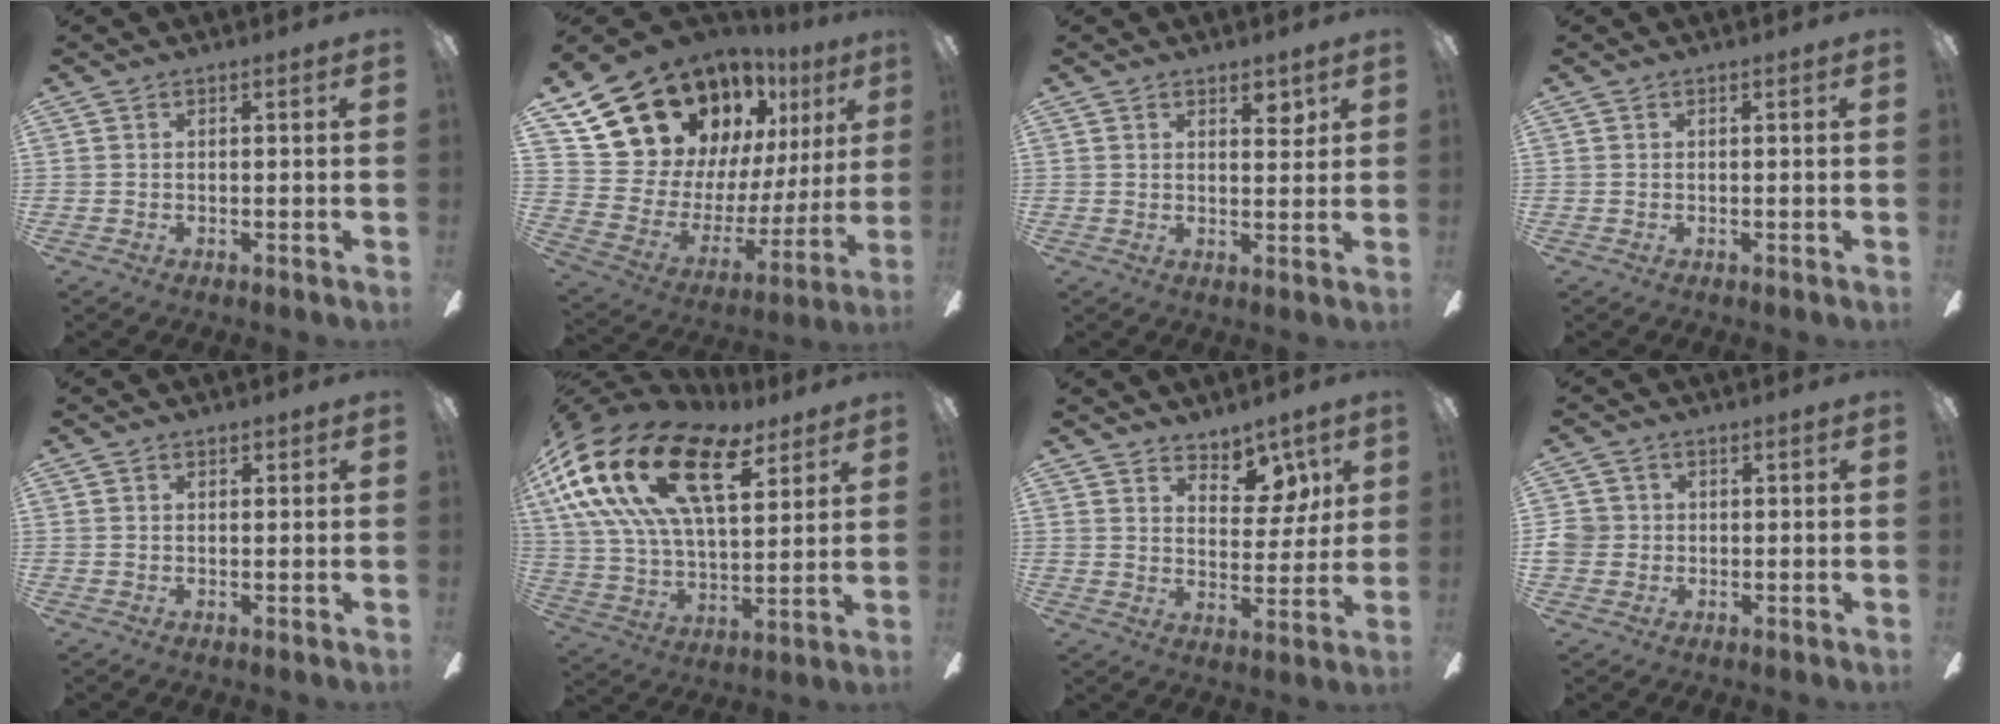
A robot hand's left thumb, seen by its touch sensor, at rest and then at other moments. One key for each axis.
{"total": 22.0, "fx": 16.7, "fy": 12.2, "fz": 7.6, "tx": -0.125, "ty": -0.124, "tz": 0.324}
{"total": 3.7, "fx": 2.5, "fy": 1.7, "fz": 2.1, "tx": -0.005, "ty": -0.014, "tz": 0.035}
{"total": 0.0}
{"total": 1.0, "fx": 0.5, "fy": 0.7, "fz": 0.5, "tx": -0.001, "ty": 0.000, "tz": 0.007}
{"total": 25.5, "fx": 12.3, "fy": 12.8, "fz": 18.3, "tx": -0.353, "ty": -0.051, "tz": 0.215}
{"total": 7.9, "fx": 5.4, "fy": 4.7, "fz": 3.3, "tx": -0.030, "ty": -0.030, "tz": 0.094}
{"total": 4.1, "fx": 0.0, "fy": 3.9, "fz": 1.3, "tx": -0.028, "ty": 0.007, "tz": -0.002}